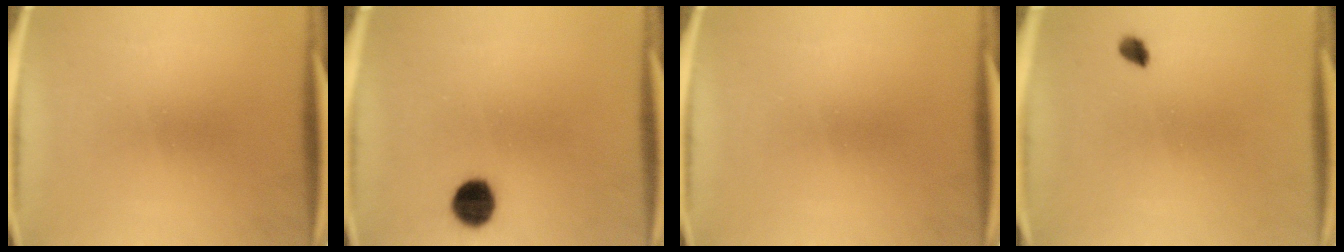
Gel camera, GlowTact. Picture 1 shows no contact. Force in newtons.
{"total": 6.7}
{"total": 0.0}
{"total": 1.6}